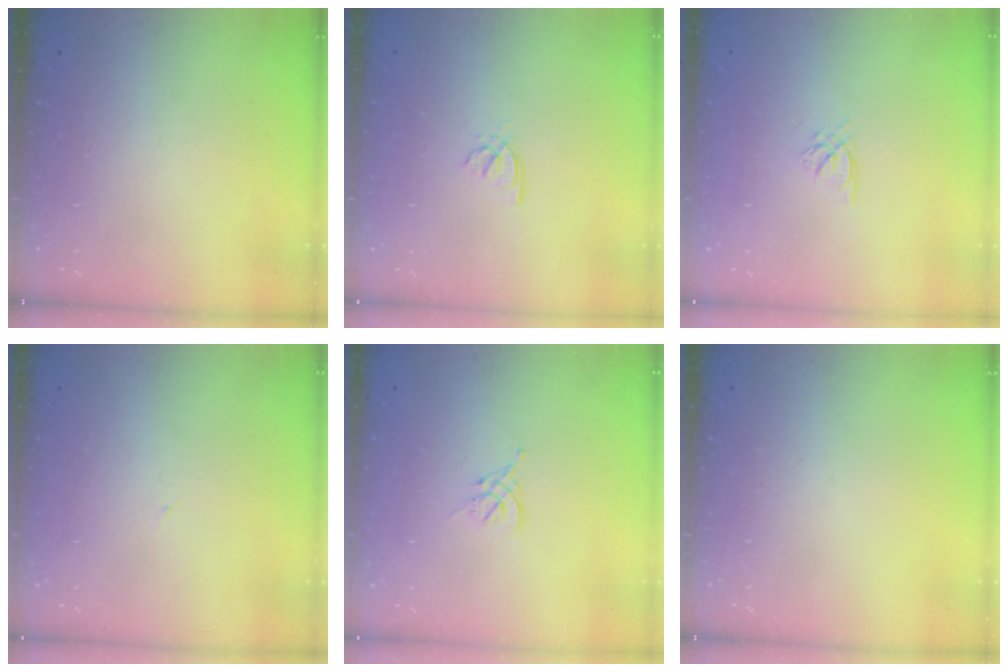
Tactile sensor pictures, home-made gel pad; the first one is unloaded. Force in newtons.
{"total": 1.8, "press": 1.8, "slide": 0.3}
{"total": 2.2, "press": 2.2, "slide": 0.2}
{"total": 1.9, "press": 1.9, "slide": 0.1}
{"total": 3.0, "press": 2.8, "slide": 0.8}
{"total": 0.0}